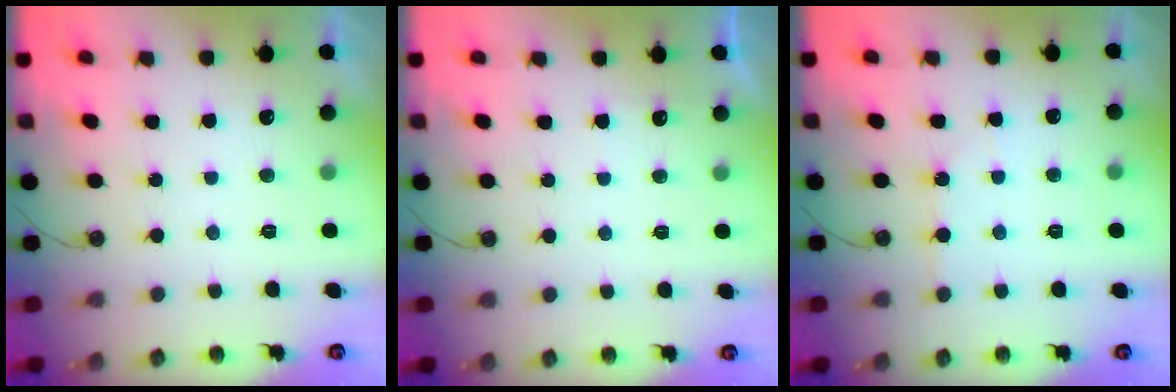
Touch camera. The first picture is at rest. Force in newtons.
{"total": 2.8, "press": 2.8, "slide": 0.5}
{"total": 3.6, "press": 3.6, "slide": 0.6}